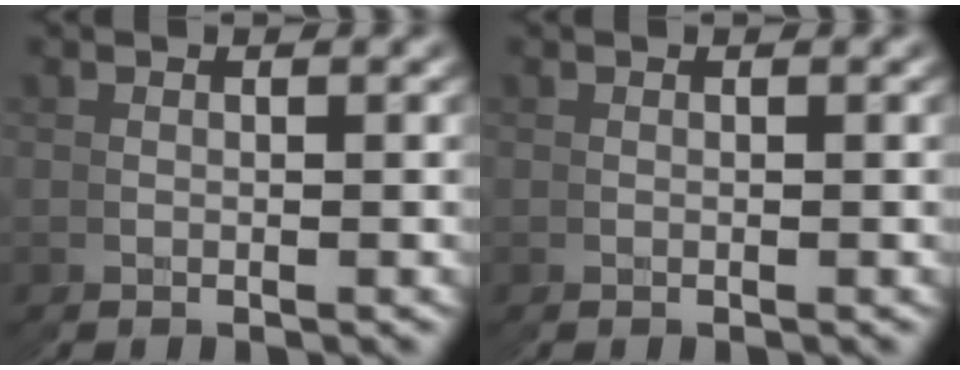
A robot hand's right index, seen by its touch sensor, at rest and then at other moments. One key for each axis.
{"total": 0.0}